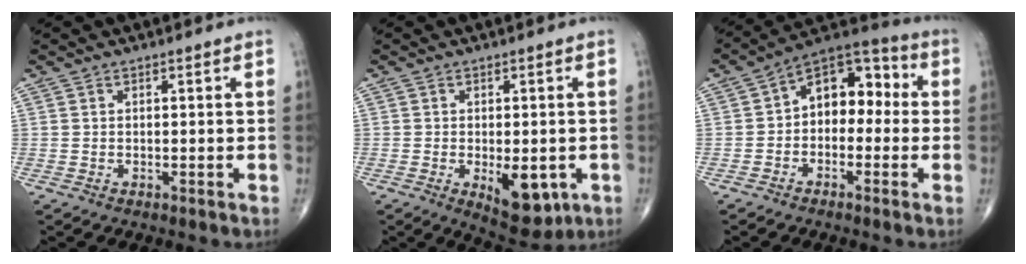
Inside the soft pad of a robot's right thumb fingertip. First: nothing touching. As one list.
[{"total": 8.7, "force": [-2.4, 4.1, 7.2], "torque": [-0.080, -0.009, -0.020]}, {"total": 11.3, "force": [-0.1, 7.6, 8.4], "torque": [-0.082, 0.045, -0.025]}]